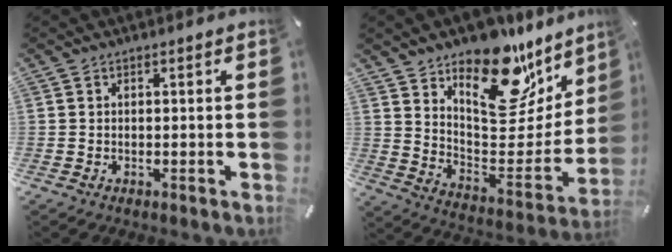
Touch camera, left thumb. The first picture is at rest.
{"total": 22.7, "force": [15.8, 11.6, 11.4], "torque": [-0.140, -0.122, 0.269]}